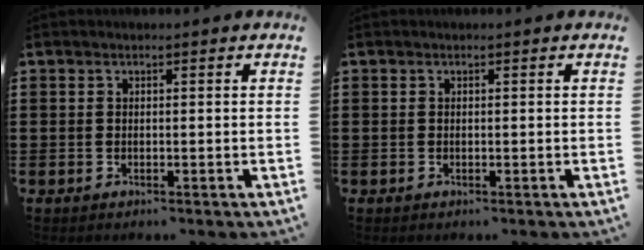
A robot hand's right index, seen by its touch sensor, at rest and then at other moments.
{"total": 0.0}